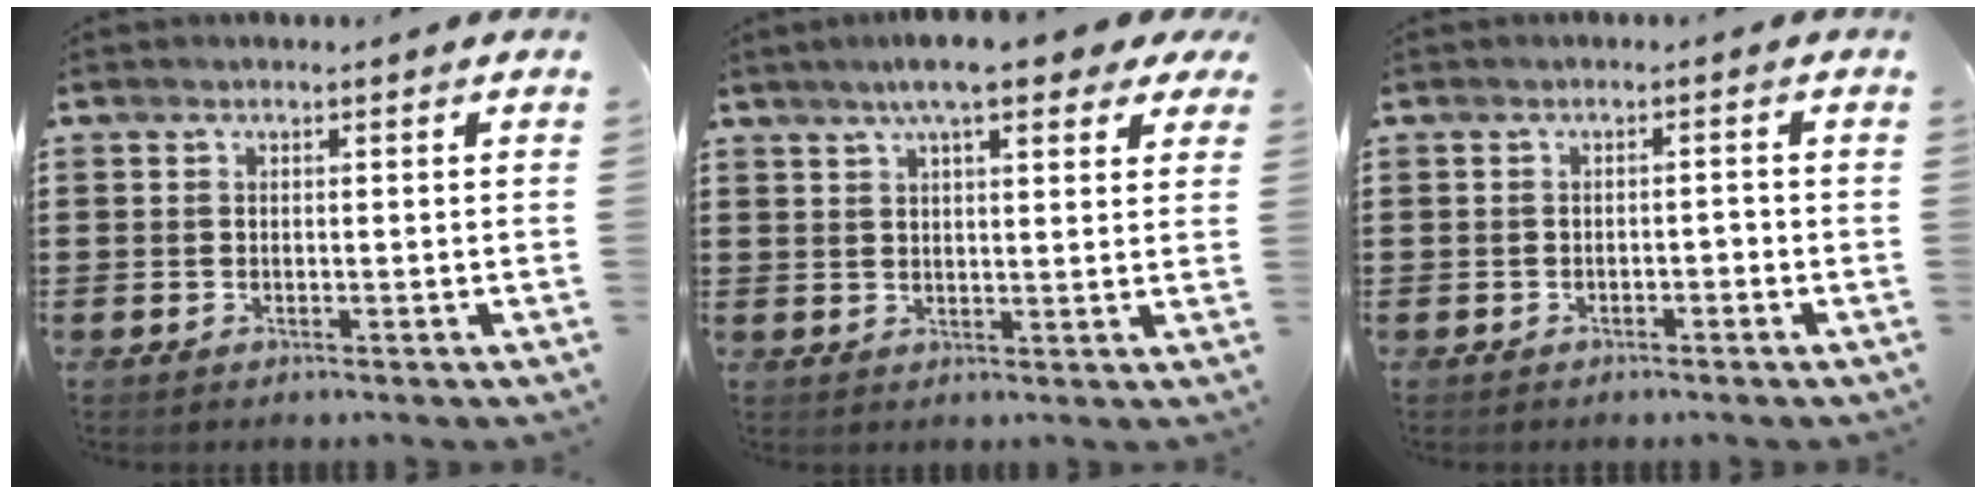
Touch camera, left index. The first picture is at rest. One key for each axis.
{"total": 7.3, "fx": 5.3, "fy": 1.2, "fz": 4.9, "tx": -0.093, "ty": -0.004, "tz": 0.091}
{"total": 1.2, "fx": -1.0, "fy": 0.4, "fz": 0.3, "tx": -0.014, "ty": -0.001, "tz": -0.023}